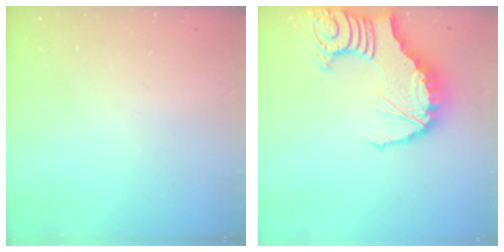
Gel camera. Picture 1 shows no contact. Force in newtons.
{"total": 18.2, "press": 18.1, "slide": 2.2}